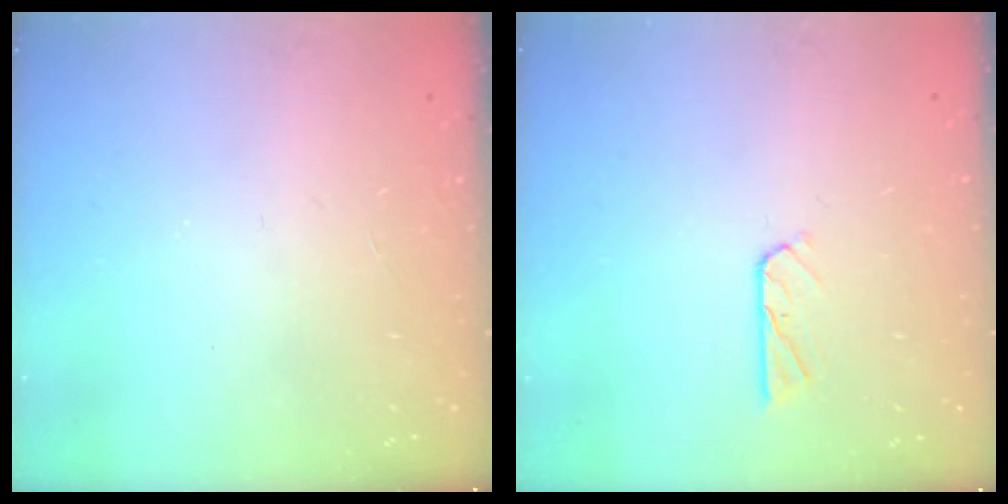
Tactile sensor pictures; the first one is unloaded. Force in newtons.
{"total": 4.6, "press": 4.6, "slide": 0.6}